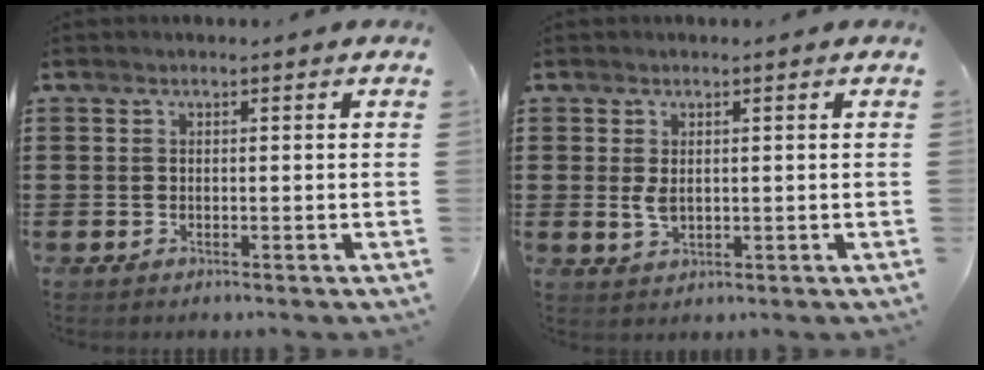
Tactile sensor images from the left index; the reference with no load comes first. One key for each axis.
{"total": 2.5, "fx": 0.4, "fy": 1.3, "fz": 2.1, "tx": -0.058, "ty": -0.002, "tz": 0.003}